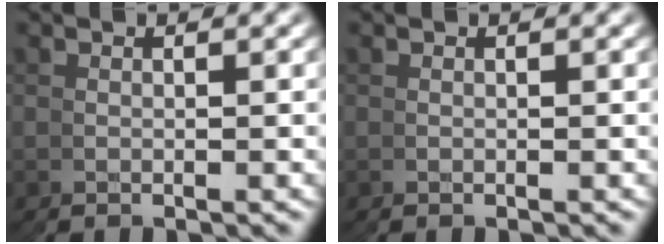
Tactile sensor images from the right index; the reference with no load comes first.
{"total": 0.0}